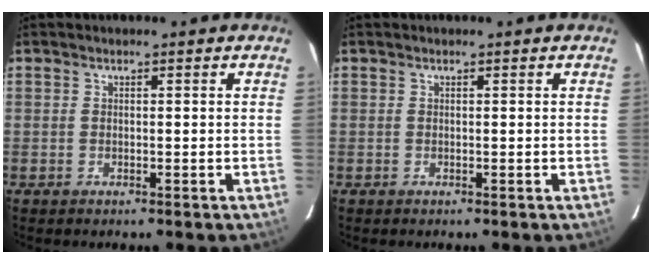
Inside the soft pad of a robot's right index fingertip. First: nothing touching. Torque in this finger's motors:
{"motor_torque": [0.00, 0.00, 0.00, 0.00]}